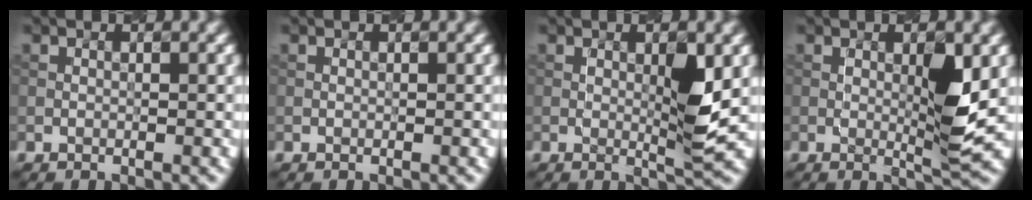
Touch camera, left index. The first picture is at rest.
{"total": 0.0}
{"total": 3.2, "force": [0.2, 0.2, 3.2], "torque": [-0.060, -0.003, 0.013]}
{"total": 3.7, "force": [0.1, 0.3, 3.7], "torque": [-0.068, -0.003, 0.012]}